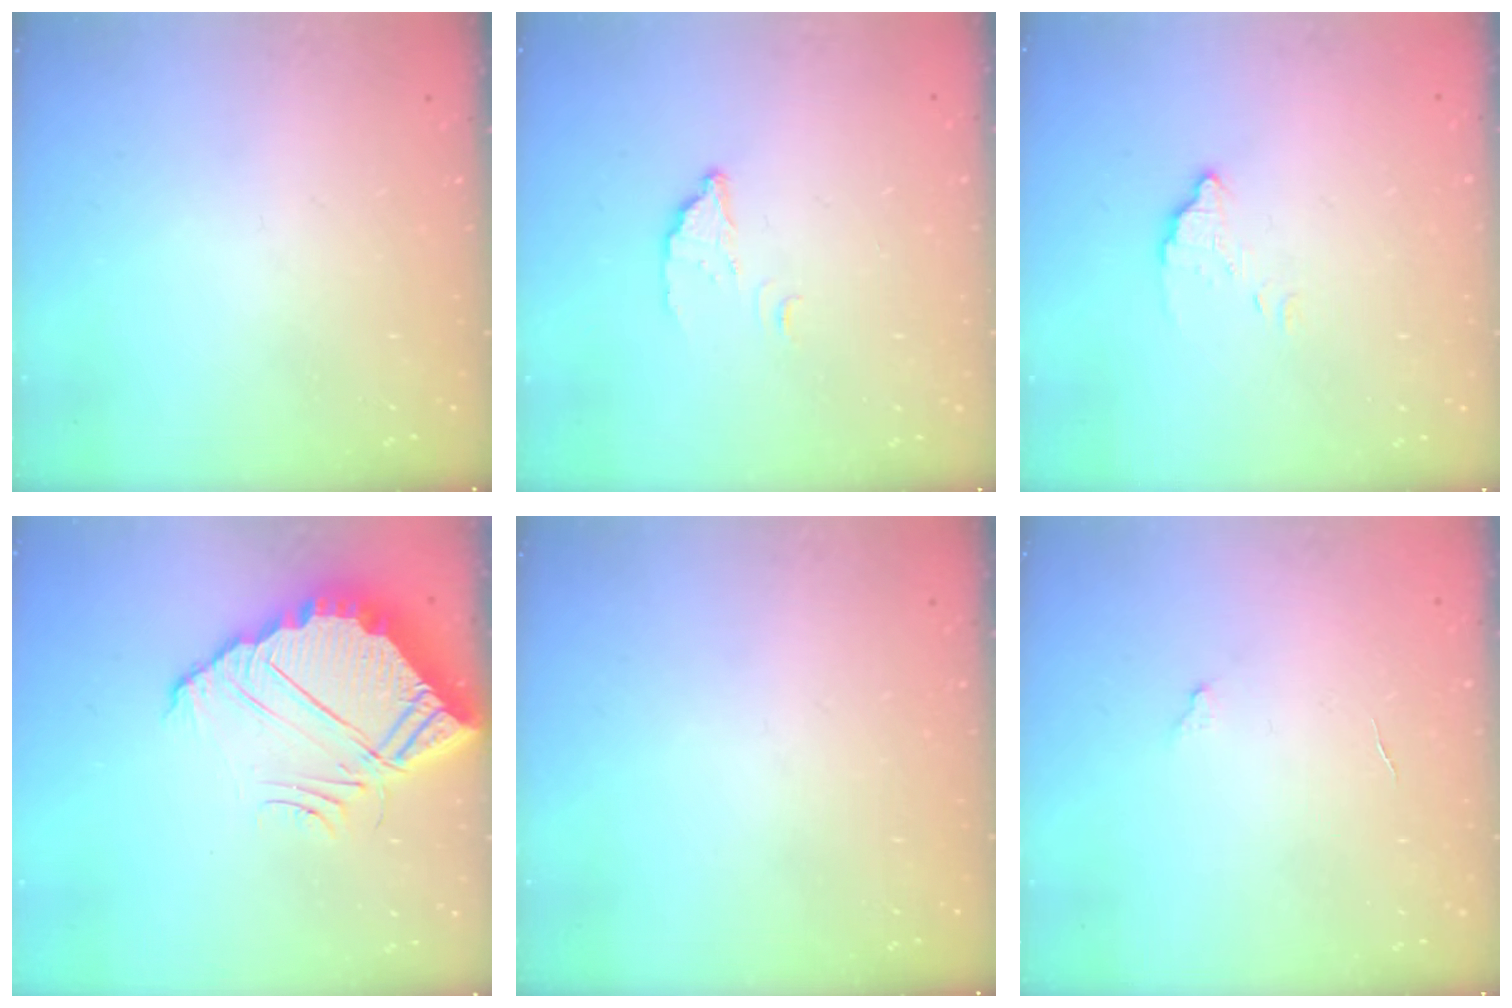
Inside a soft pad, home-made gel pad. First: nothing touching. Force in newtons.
{"total": 2.7, "press": 2.7, "slide": 0.3}
{"total": 2.6, "press": 2.6, "slide": 0.0}
{"total": 11.4, "press": 11.3, "slide": 0.8}
{"total": 0.0}
{"total": 3.0, "press": 3.0, "slide": 0.3}